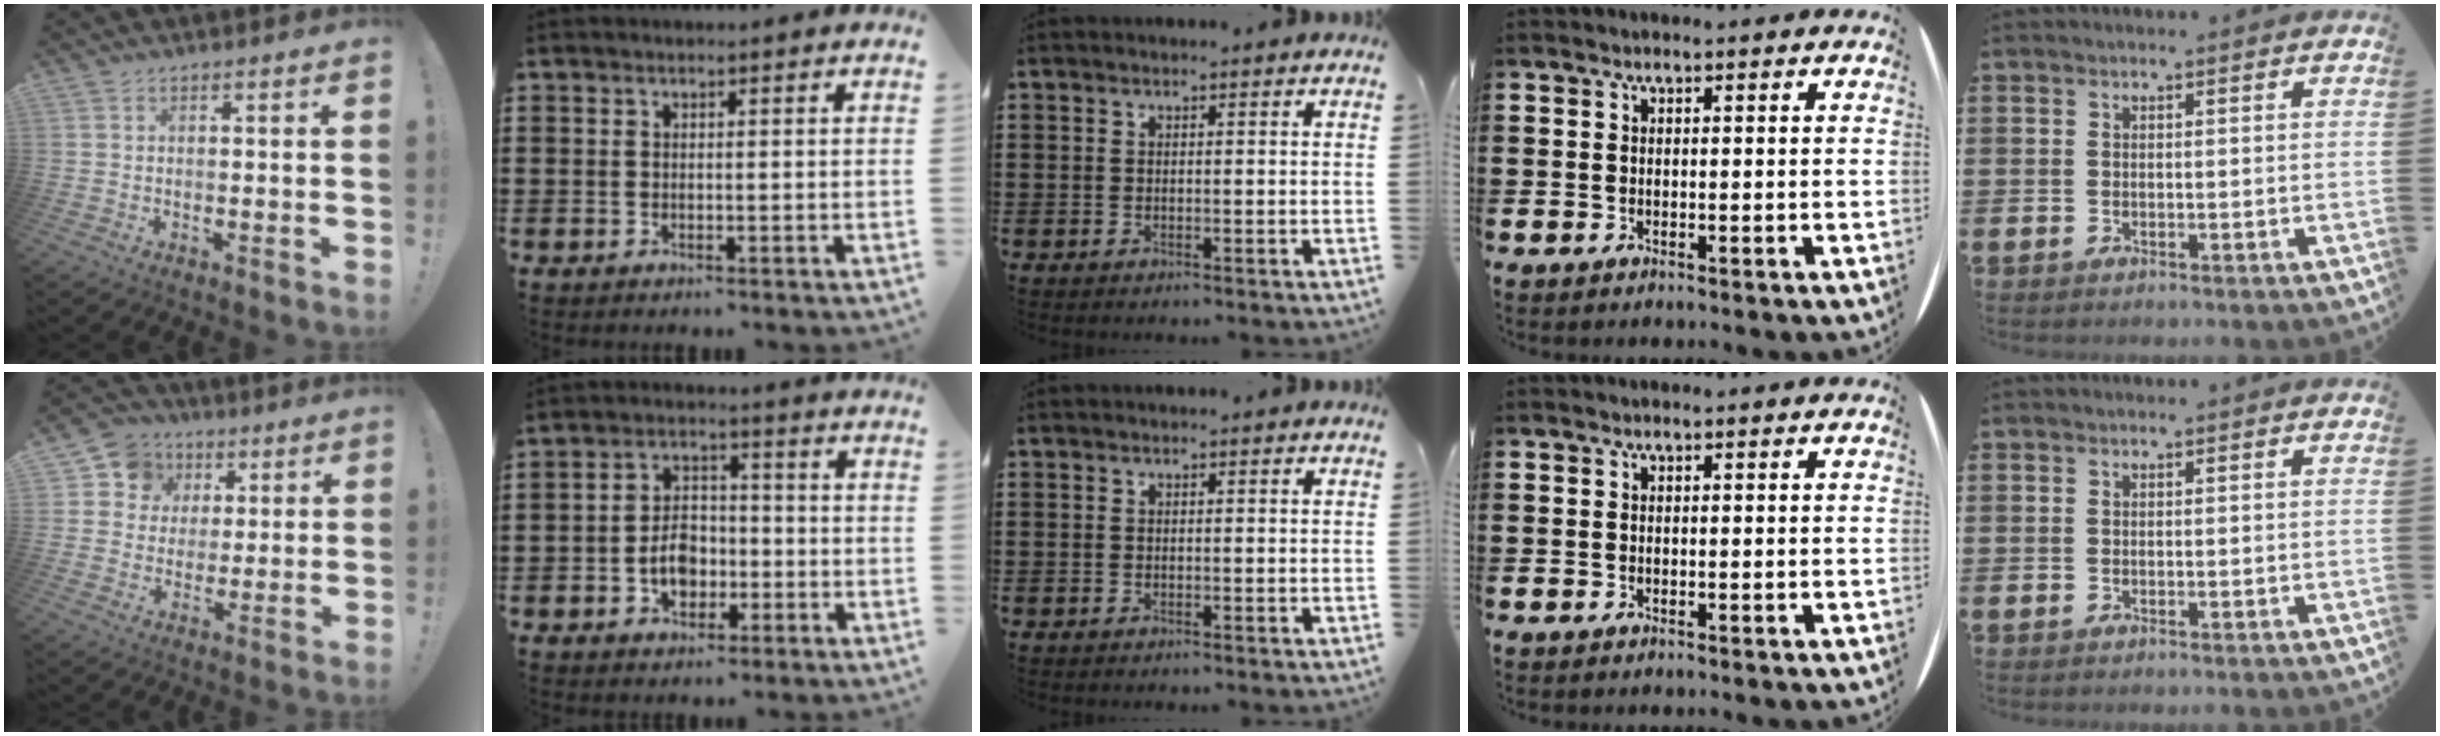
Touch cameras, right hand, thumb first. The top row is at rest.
{"thumb": {"total": 9.6, "force": [2.8, 8.8, 2.5], "torque": [-0.032, -0.007, 0.058]}, "index": {"total": 5.4, "force": [-1.7, 3.9, 3.4], "torque": [-0.047, 0.004, -0.033]}}